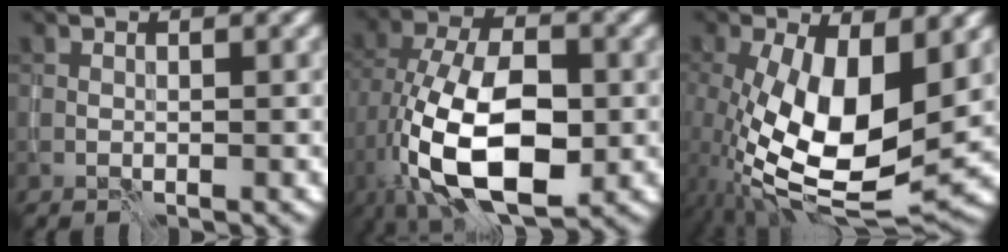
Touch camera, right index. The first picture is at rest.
{"total": 13.5, "force": [-3.7, 7.0, 11.0], "torque": [-0.213, -0.006, -0.067]}
{"total": 12.9, "force": [-0.6, 5.7, 11.6], "torque": [-0.210, -0.015, -0.014]}